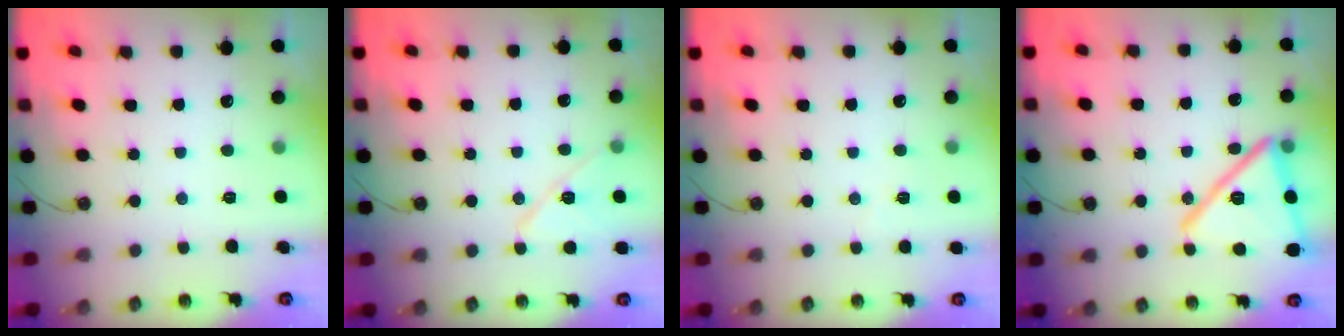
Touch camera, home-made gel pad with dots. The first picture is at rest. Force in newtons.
{"total": 9.3, "press": 8.9, "slide": 2.7}
{"total": 3.3, "press": 3.3, "slide": 0.4}
{"total": 22.0, "press": 21.9, "slide": 2.6}